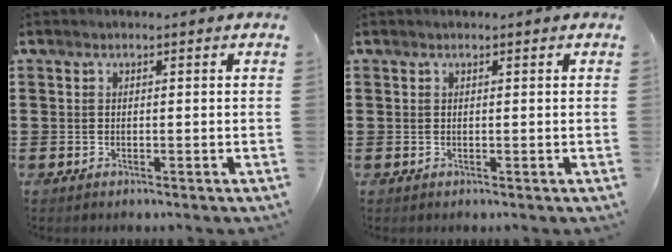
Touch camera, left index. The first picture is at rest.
{"total": 0.0}